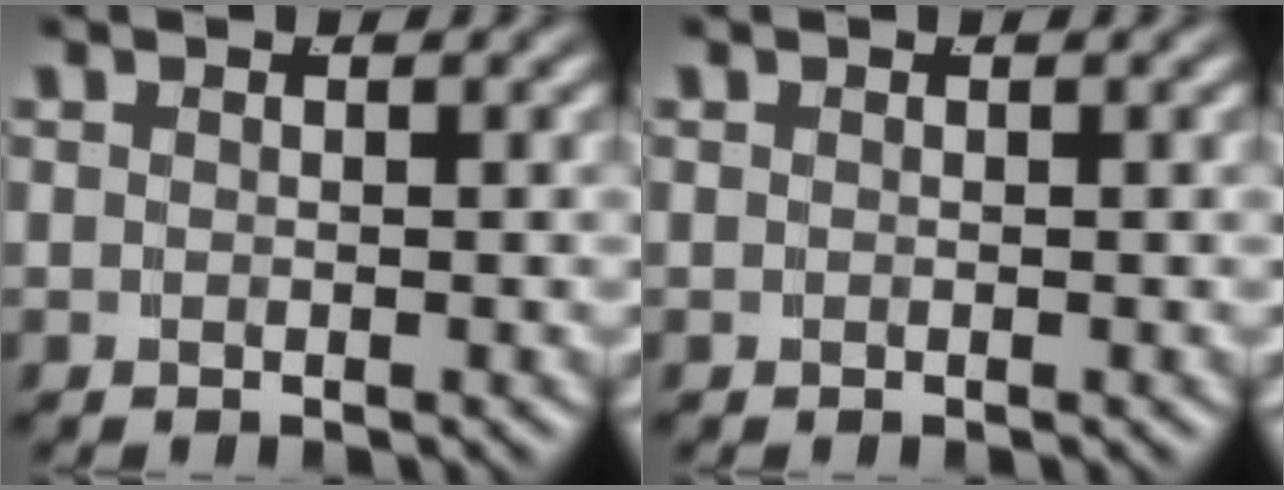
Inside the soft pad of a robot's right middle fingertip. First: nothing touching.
{"total": 0.0}